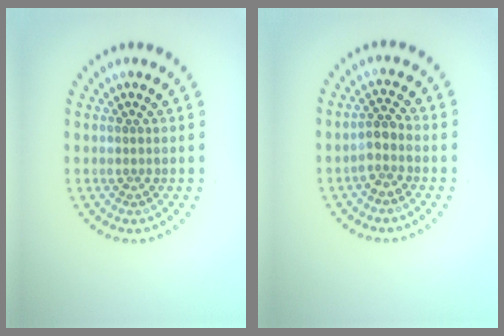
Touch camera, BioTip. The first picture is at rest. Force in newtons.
{"total": 1.9, "press": 1.6, "slide": 1.2}